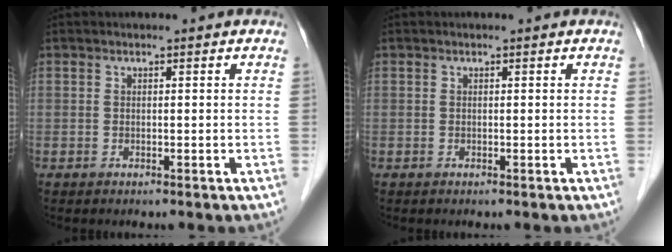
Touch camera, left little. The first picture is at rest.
{"total": 0.0}